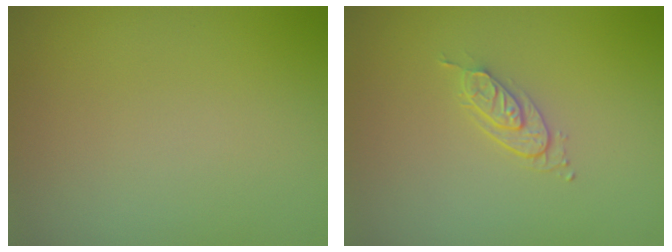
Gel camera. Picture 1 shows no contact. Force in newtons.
{"total": 1.7, "press": 1.1, "slide": 1.3}